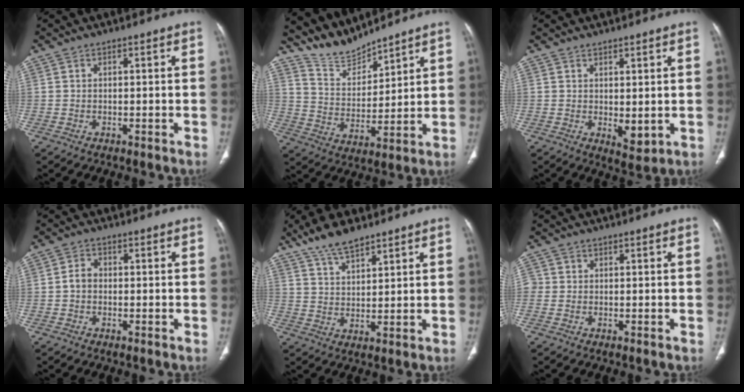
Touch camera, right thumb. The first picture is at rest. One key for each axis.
{"total": 8.7, "fx": 8.4, "fy": 1.8, "fz": 1.3, "tx": -0.012, "ty": -0.057, "tz": 0.177}
{"total": 4.0, "fx": 0.6, "fy": 1.8, "fz": 3.5, "tx": -0.048, "ty": -0.017, "tz": 0.020}
{"total": 2.5, "fx": -0.4, "fy": 1.9, "fz": 1.5, "tx": -0.021, "ty": 0.009, "tz": -0.015}
{"total": 8.0, "fx": 6.2, "fy": 2.6, "fz": 4.3, "tx": -0.067, "ty": -0.029, "tz": 0.120}
{"total": 1.5, "fx": -0.3, "fy": 1.4, "fz": 0.3, "tx": 0.001, "ty": 0.004, "tz": -0.011}